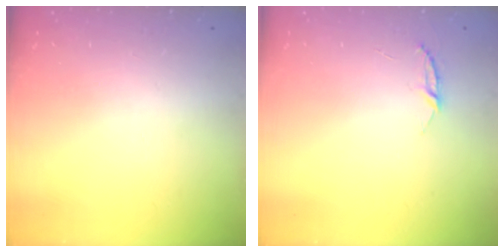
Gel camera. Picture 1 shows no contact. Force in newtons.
{"total": 3.9, "press": 3.8, "slide": 0.4}